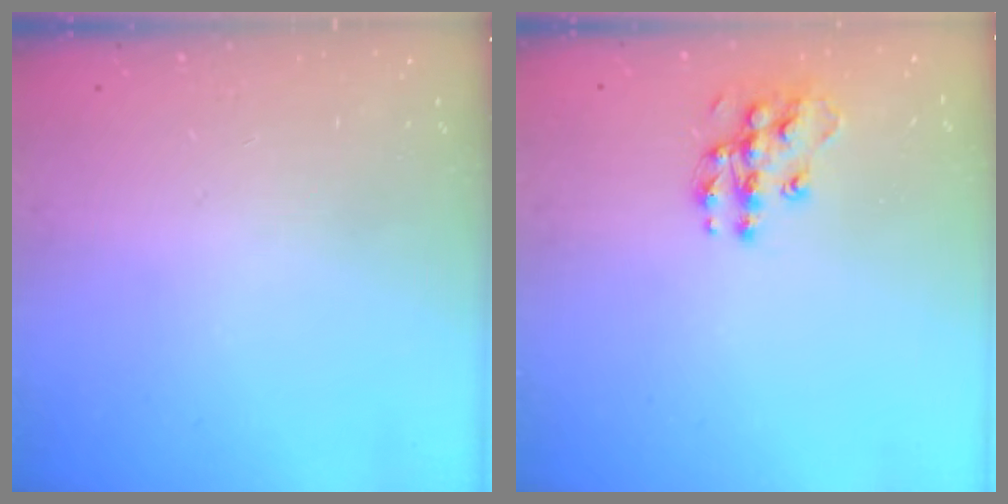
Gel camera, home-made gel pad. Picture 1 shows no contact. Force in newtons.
{"total": 11.3, "press": 11.3, "slide": 0.7}